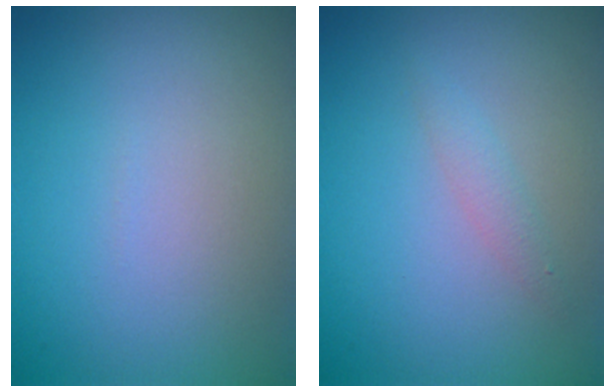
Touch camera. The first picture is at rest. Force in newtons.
{"total": 1.1, "press": 1.1, "slide": 0.0}